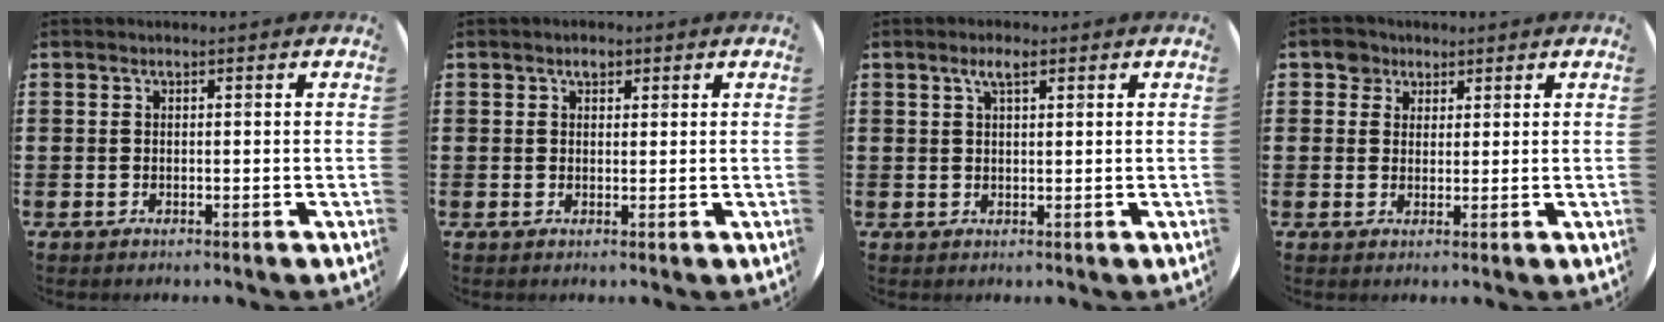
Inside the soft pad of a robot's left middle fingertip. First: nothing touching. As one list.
[{"total": 1.5, "force": [1.0, 0.9, 0.7], "torque": [-0.008, 0.003, 0.017]}, {"total": 2.6, "force": [1.6, 0.7, 1.9], "torque": [-0.032, 0.004, 0.025]}, {"total": 2.9, "force": [2.0, 2.1, 0.1], "torque": [0.007, 0.002, 0.036]}]